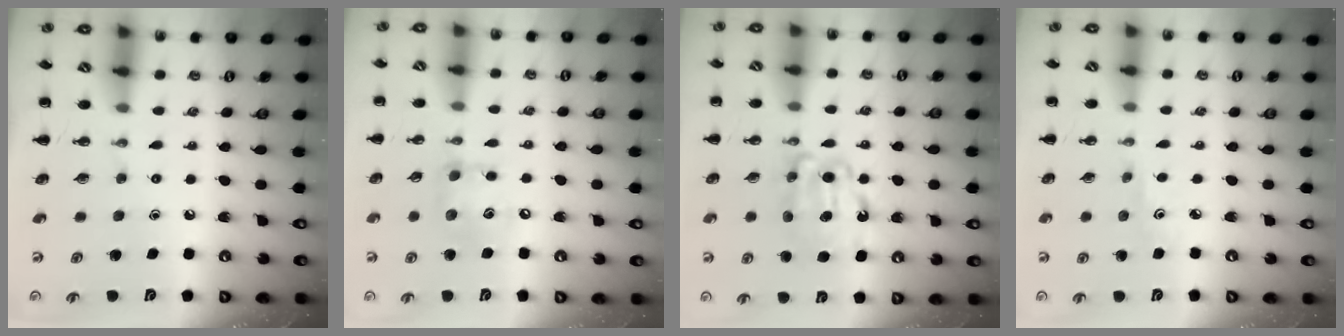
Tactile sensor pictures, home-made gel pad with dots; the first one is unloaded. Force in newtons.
{"total": 9.0, "press": 9.0, "slide": 1.0}
{"total": 9.7, "press": 9.7, "slide": 0.7}
{"total": 2.2, "press": 2.0, "slide": 0.7}